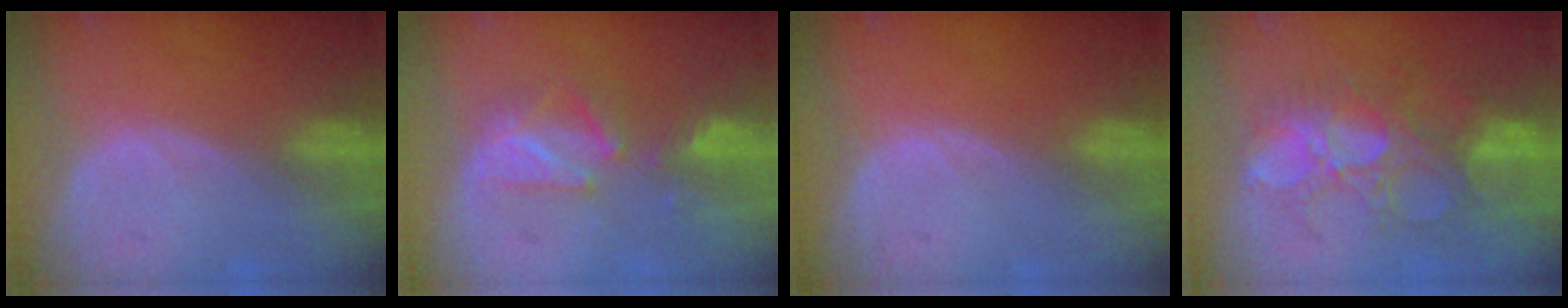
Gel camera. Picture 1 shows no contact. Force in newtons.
{"total": 5.4, "press": 5.3, "slide": 0.7}
{"total": 0.0}
{"total": 10.9, "press": 9.6, "slide": 5.2}